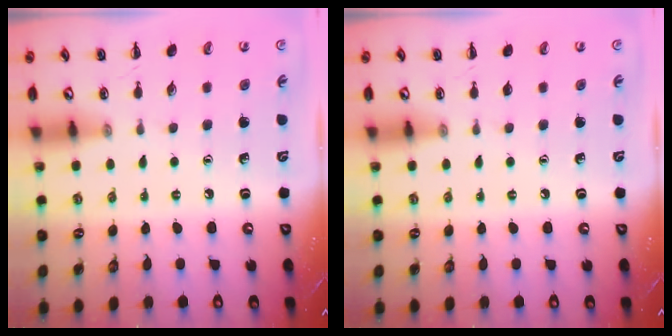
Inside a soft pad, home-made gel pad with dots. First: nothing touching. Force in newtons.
{"total": 0.0}